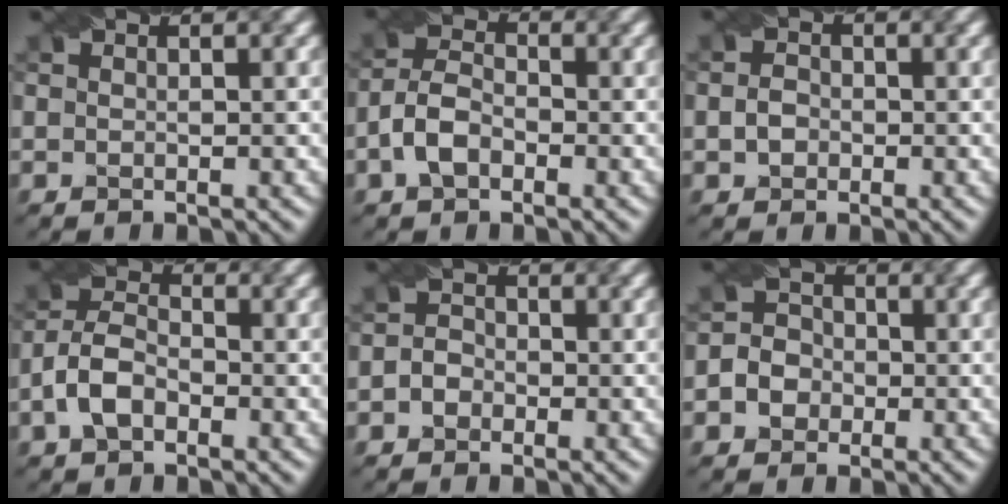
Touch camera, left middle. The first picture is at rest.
{"total": 3.5, "force": [-1.8, 1.9, 2.3], "torque": [-0.054, 0.009, -0.038]}
{"total": 1.4, "force": [-0.7, 1.1, 0.7], "torque": [-0.015, 0.003, -0.014]}
{"total": 4.0, "force": [-2.0, 2.3, 2.6], "torque": [-0.059, 0.009, -0.043]}
{"total": 1.6, "force": [-0.9, 1.2, 0.6], "torque": [-0.002, 0.004, -0.023]}
{"total": 3.7, "force": [-1.5, 3.2, 1.2], "torque": [-0.004, 0.011, -0.038]}